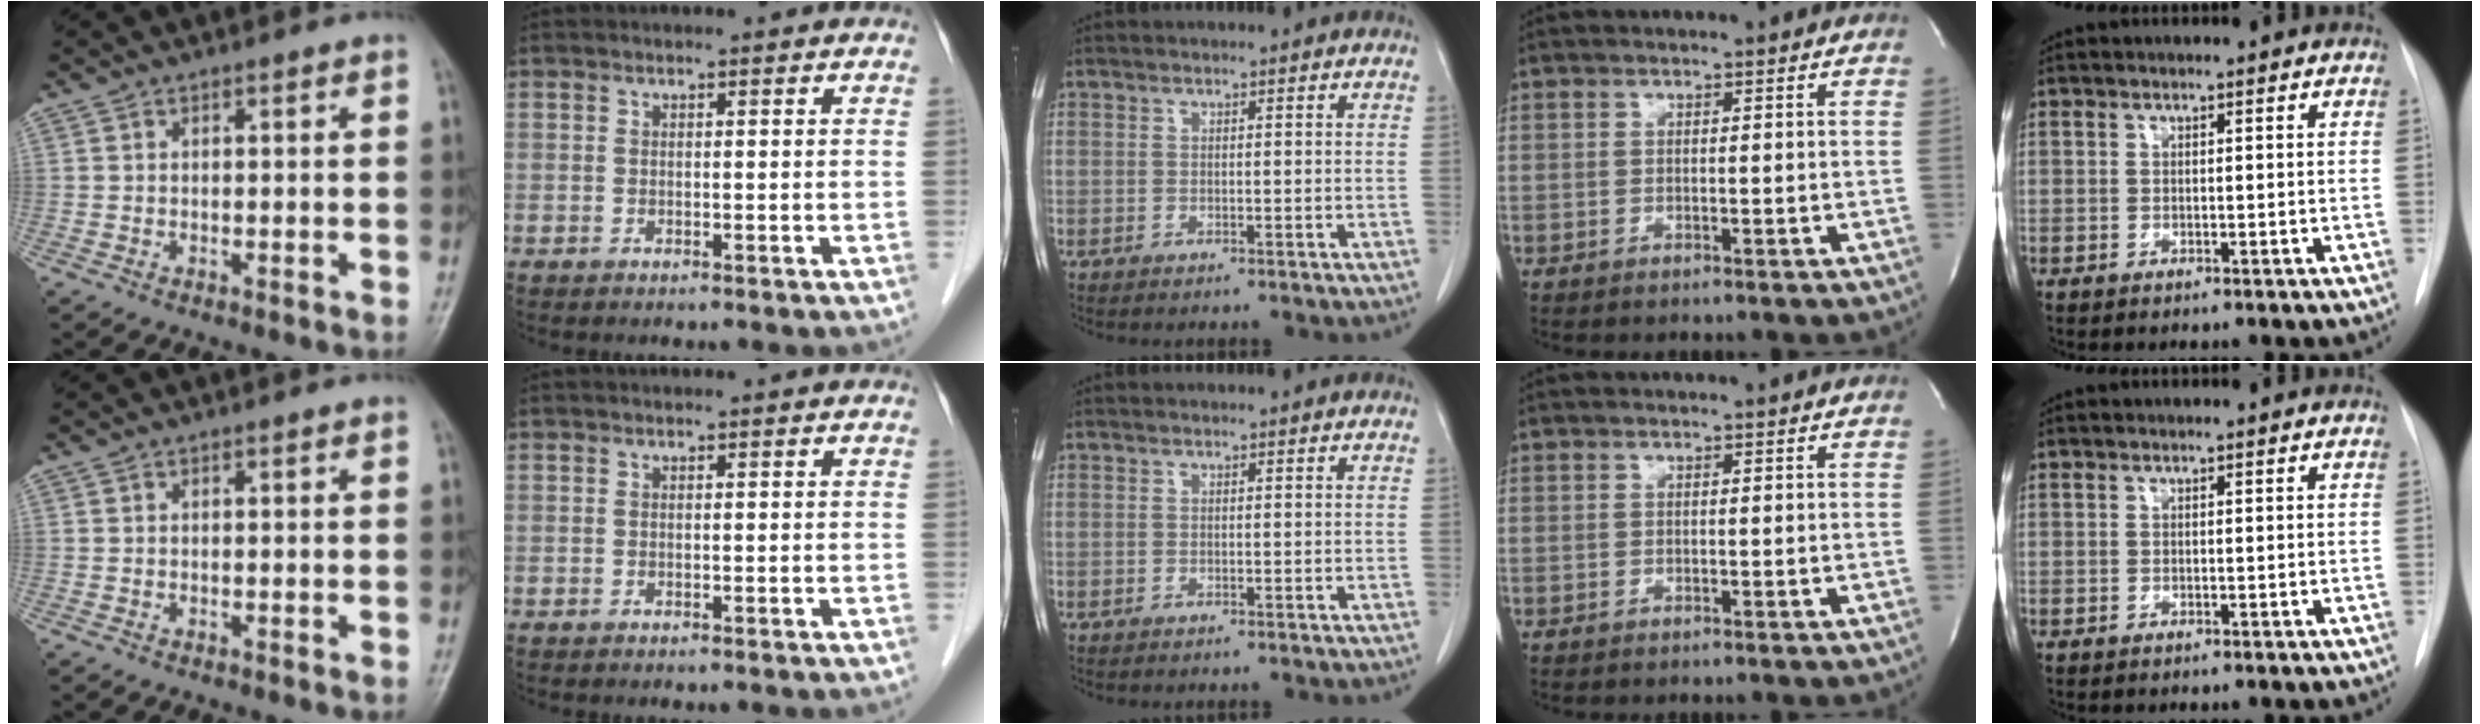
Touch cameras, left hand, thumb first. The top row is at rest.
{}